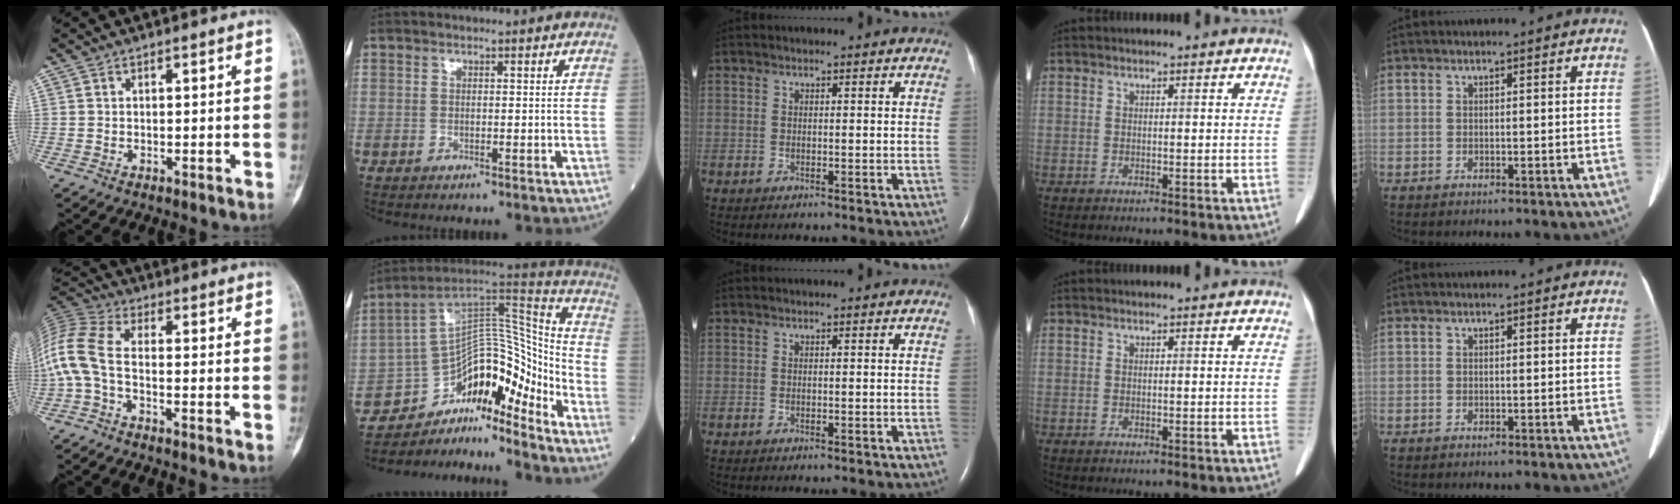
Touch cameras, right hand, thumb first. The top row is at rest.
{"thumb": {"total": 10.9, "force": [-3.0, 4.1, 9.6], "torque": [-0.236, 0.029, -0.068]}, "index": {"total": 11.8, "force": [-10.4, 3.3, 4.4], "torque": [-0.047, 0.087, -0.179]}}